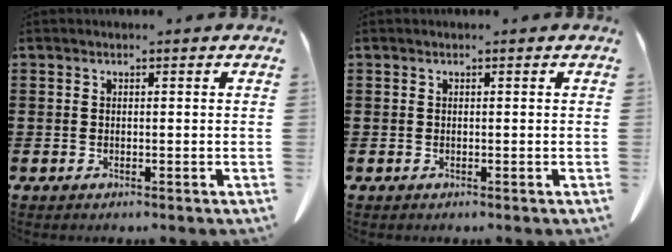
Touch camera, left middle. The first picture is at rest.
{"total": 0.0}